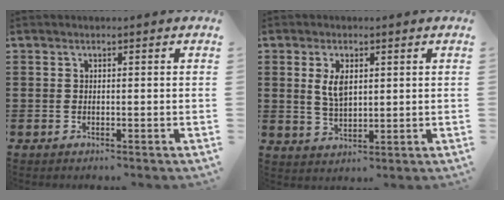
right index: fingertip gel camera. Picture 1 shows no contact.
{"total": 4.3, "force": [1.2, 2.1, 3.6], "torque": [-0.069, 0.004, 0.019]}